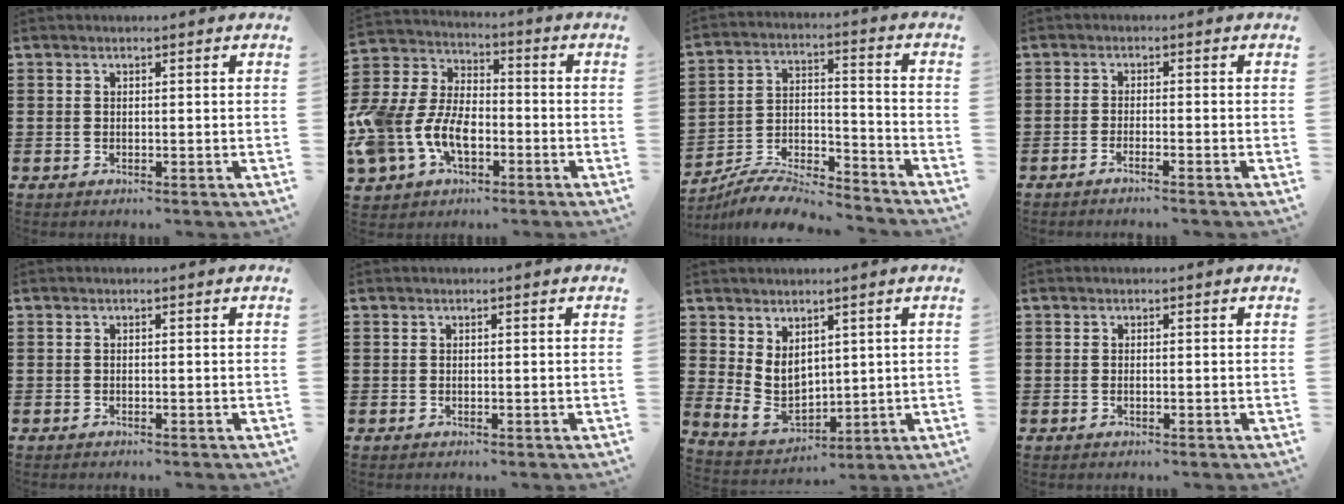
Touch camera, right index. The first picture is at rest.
{"total": 10.0, "force": [-3.9, 6.6, 6.4], "torque": [-0.193, -0.007, -0.086]}
{"total": 8.2, "force": [-7.8, 1.0, 2.1], "torque": [-0.039, 0.009, -0.156]}
{"total": 1.5, "force": [-1.3, -0.3, 0.7], "torque": [-0.011, -0.002, -0.025]}
{"total": 0.0}
{"total": 0.0}
{"total": 5.8, "force": [2.4, 4.4, 2.9], "torque": [-0.084, -0.004, 0.047]}
{"total": 0.0}